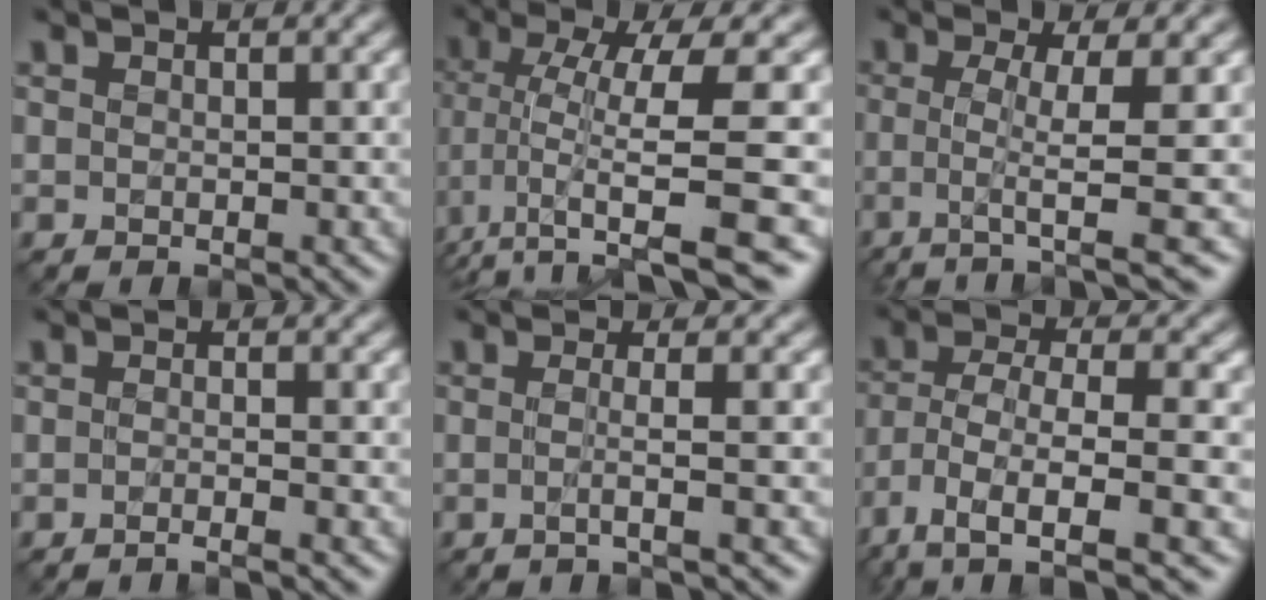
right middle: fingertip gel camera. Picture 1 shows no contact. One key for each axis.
{"total": 8.8, "fx": -2.7, "fy": 2.6, "fz": 7.9, "tx": -0.144, "ty": -0.004, "tz": -0.051}
{"total": 5.3, "fx": -0.7, "fy": 1.0, "fz": 5.1, "tx": -0.085, "ty": -0.004, "tz": -0.017}
{"total": 1.7, "fx": -1.0, "fy": 0.4, "fz": 1.3, "tx": -0.005, "ty": -0.007, "tz": -0.029}
{"total": 2.3, "fx": -0.4, "fy": 0.6, "fz": 2.2, "tx": -0.029, "ty": -0.011, "tz": -0.027}
{"total": 8.6, "fx": -4.7, "fy": 3.0, "fz": 6.5, "tx": -0.121, "ty": -0.007, "tz": -0.086}